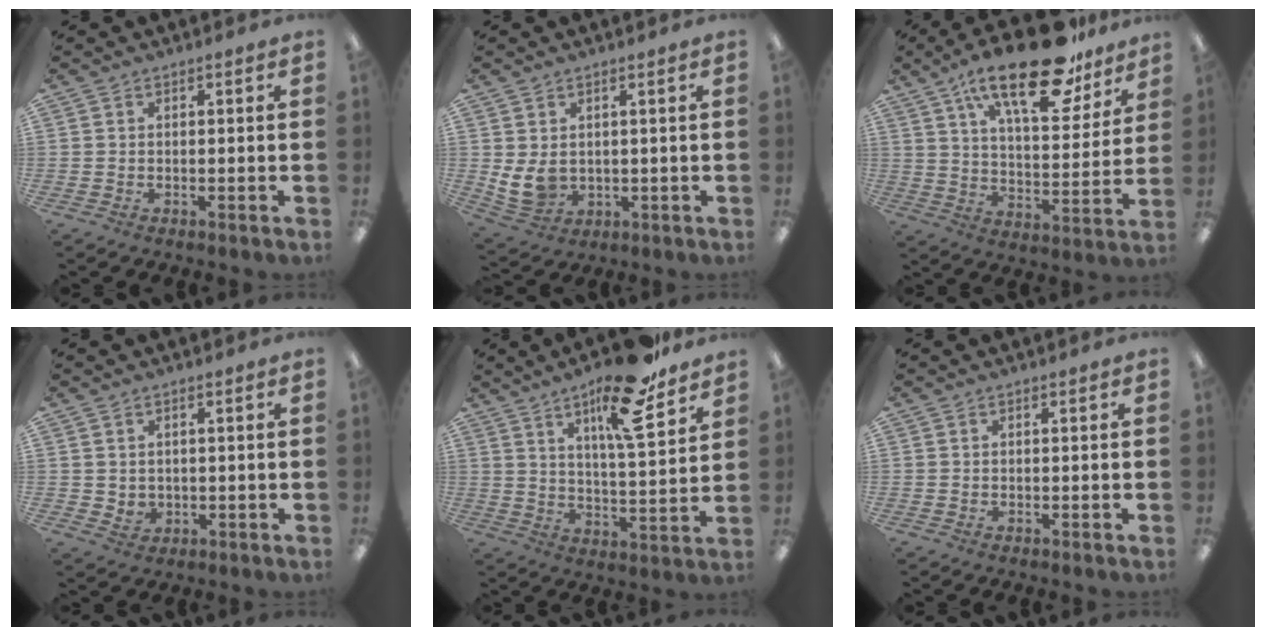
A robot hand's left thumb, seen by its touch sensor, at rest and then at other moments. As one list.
[{"total": 6.6, "force": [1.5, 5.0, 4.0], "torque": [-0.092, -0.008, 0.030]}, {"total": 22.7, "force": [15.6, 8.3, 14.3], "torque": [-0.220, -0.089, 0.260]}, {"total": 2.6, "force": [1.2, 2.3, 0.5], "torque": [-0.006, -0.003, 0.020]}, {"total": 16.0, "force": [10.8, 4.2, 11.1], "torque": [-0.176, -0.054, 0.172]}, {"total": 0.0}]